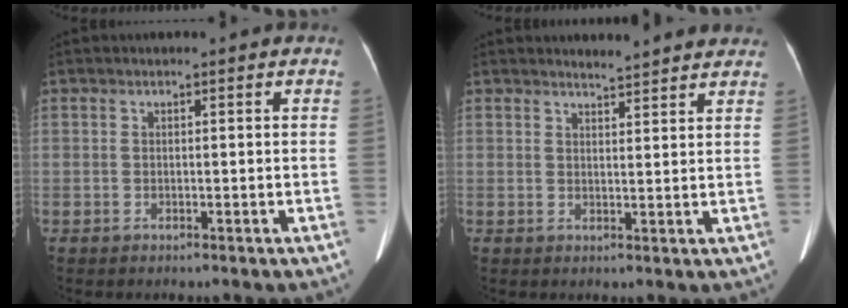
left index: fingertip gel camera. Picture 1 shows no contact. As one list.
[{"total": 5.3, "force": [5.1, 0.4, 1.1], "torque": [-0.022, 0.006, 0.054]}]